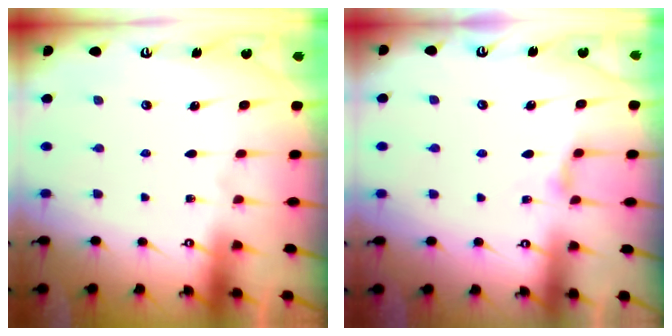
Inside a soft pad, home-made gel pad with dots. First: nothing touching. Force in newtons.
{"total": 3.0, "press": 3.0, "slide": 0.6}